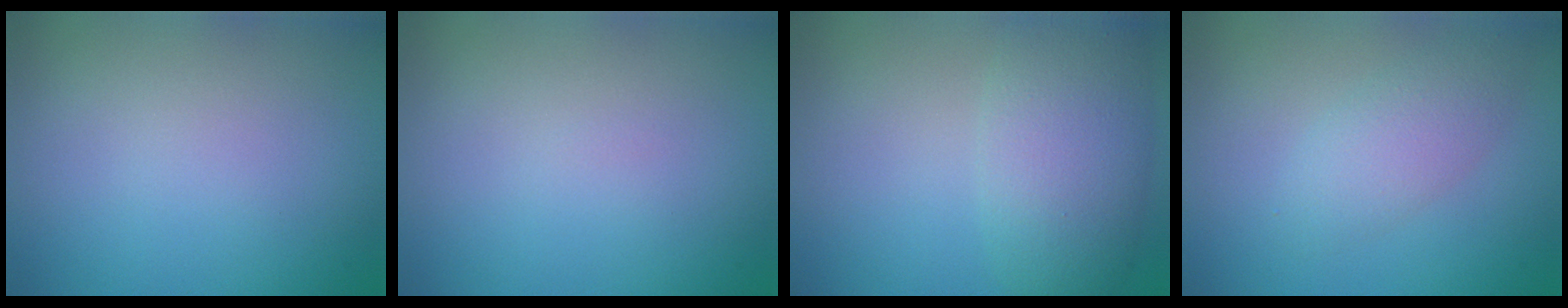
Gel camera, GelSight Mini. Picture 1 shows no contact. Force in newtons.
{"total": 0.0}
{"total": 4.4, "press": 4.4, "slide": 0.3}
{"total": 2.7, "press": 2.7, "slide": 0.1}